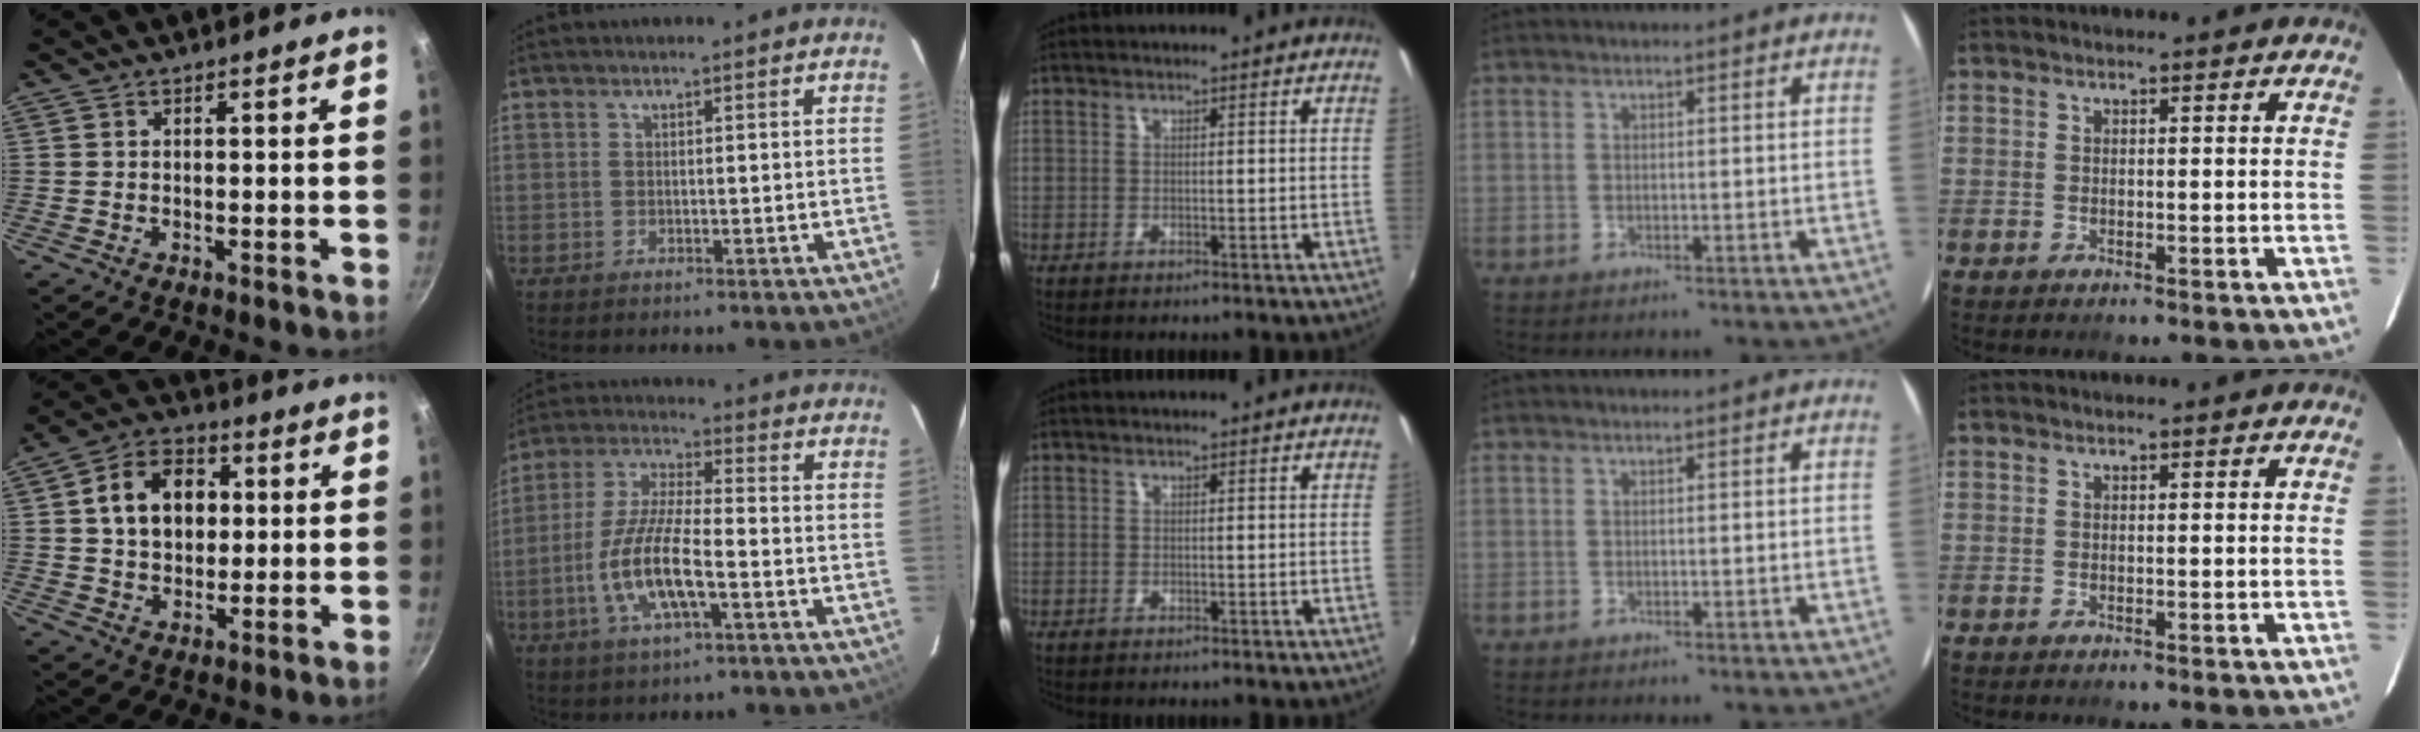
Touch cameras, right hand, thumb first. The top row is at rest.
{"thumb": {"total": 12.7, "force": [2.3, 9.5, 8.1], "torque": [-0.104, 0.015, 0.031]}, "index": {"total": 12.8, "force": [-4.4, 3.3, 11.5], "torque": [-0.243, -0.005, -0.085]}}